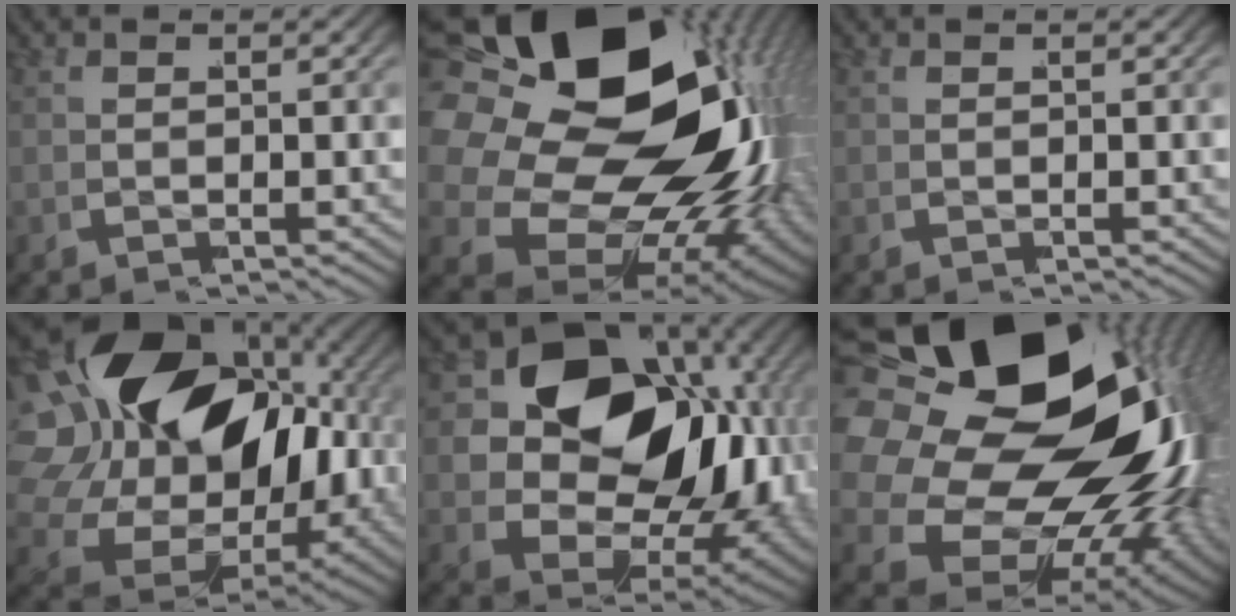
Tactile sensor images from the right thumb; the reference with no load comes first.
{"total": 34.2, "force": [-1.2, 23.7, 24.7], "torque": [-0.405, -0.048, -0.013]}
{"total": 0.0}
{"total": 25.5, "force": [-0.1, 18.5, 17.6], "torque": [-0.323, -0.042, 0.004]}
{"total": 23.3, "force": [0.0, 16.0, 16.9], "torque": [-0.291, -0.054, 0.015]}
{"total": 38.1, "force": [-1.2, 26.5, 27.4], "torque": [-0.440, -0.057, -0.011]}